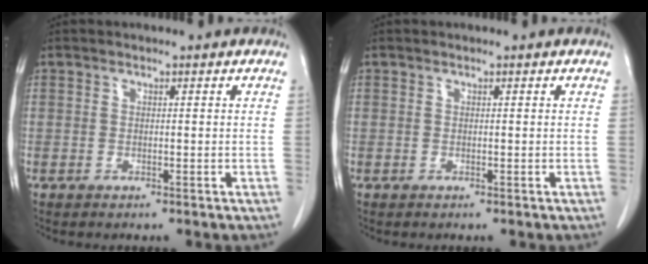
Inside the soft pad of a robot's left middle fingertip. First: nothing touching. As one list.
[{"total": 0.0}]